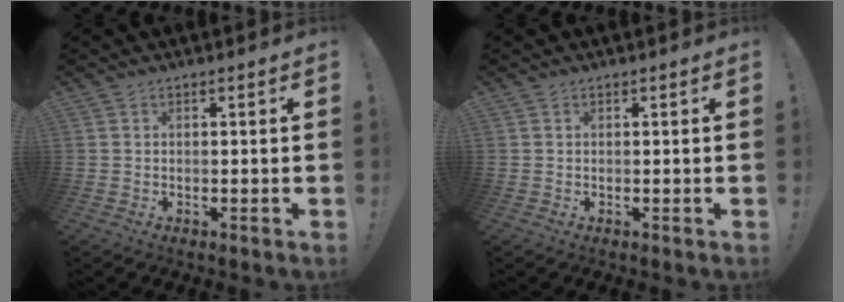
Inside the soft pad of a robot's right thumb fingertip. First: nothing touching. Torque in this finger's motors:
{"motor_torque": [-0.02, 0.08, -0.05, 0.03, 0.04]}